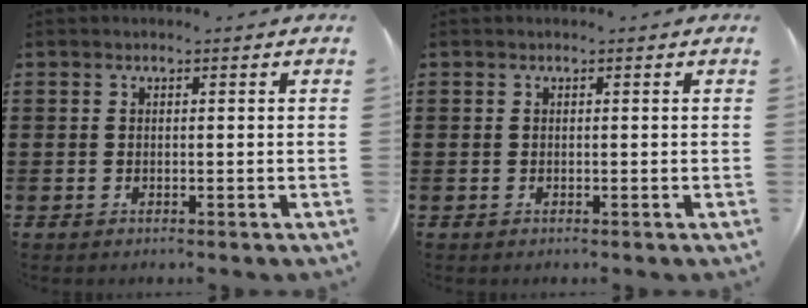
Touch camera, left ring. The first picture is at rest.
{"total": 0.0}